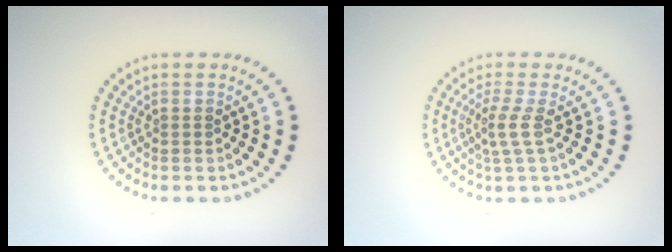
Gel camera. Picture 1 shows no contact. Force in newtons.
{"total": 2.0, "press": 1.3, "slide": 1.6}